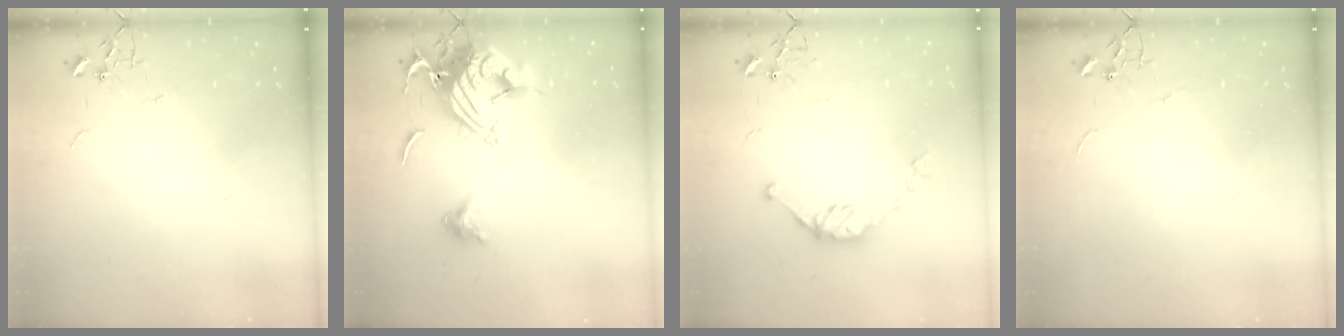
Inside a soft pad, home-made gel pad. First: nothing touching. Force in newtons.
{"total": 17.1, "press": 17.0, "slide": 1.9}
{"total": 9.5, "press": 9.5, "slide": 0.7}
{"total": 0.0}